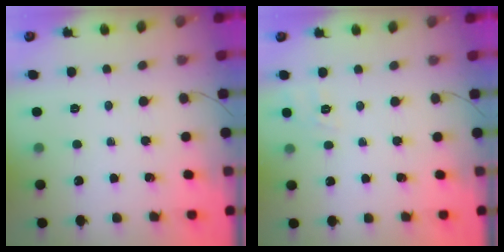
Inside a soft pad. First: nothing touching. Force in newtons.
{"total": 8.1, "press": 7.9, "slide": 1.9}